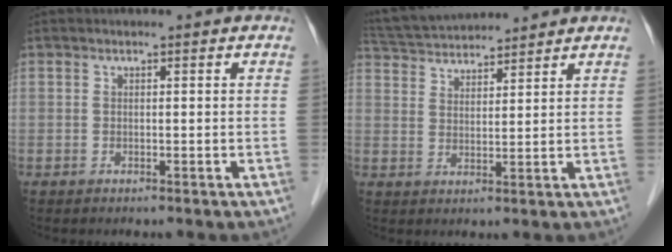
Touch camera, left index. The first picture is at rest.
{"total": 10.0, "force": [9.6, 1.1, 2.7], "torque": [-0.059, 0.030, 0.163]}